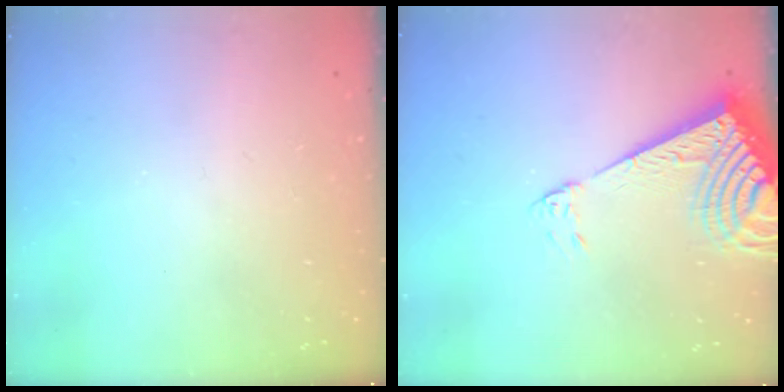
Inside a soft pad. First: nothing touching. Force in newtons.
{"total": 12.1, "press": 12.0, "slide": 1.5}